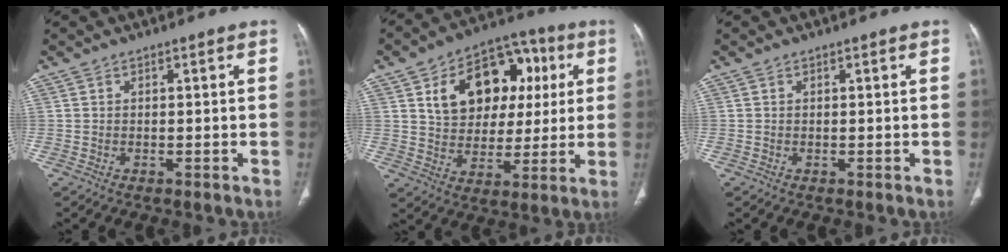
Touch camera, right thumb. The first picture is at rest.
{"total": 18.7, "force": [5.6, 13.5, 11.7], "torque": [-0.135, 0.016, 0.093]}
{"total": 0.0}